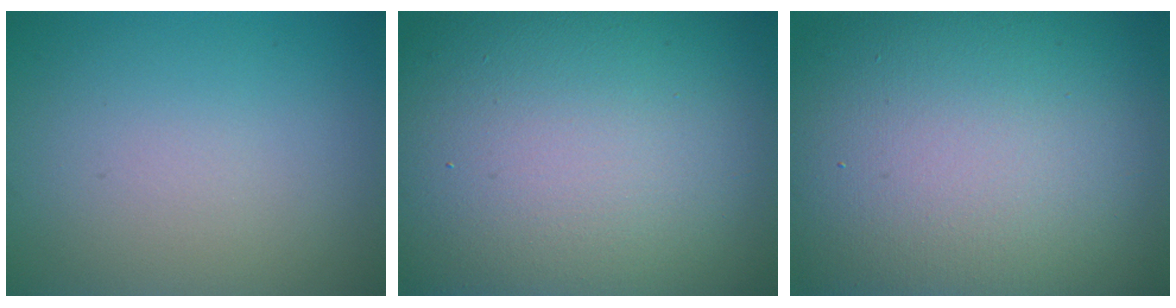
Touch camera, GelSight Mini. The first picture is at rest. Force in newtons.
{"total": 20.8, "press": 20.8, "slide": 0.9}
{"total": 20.6, "press": 20.6, "slide": 1.1}